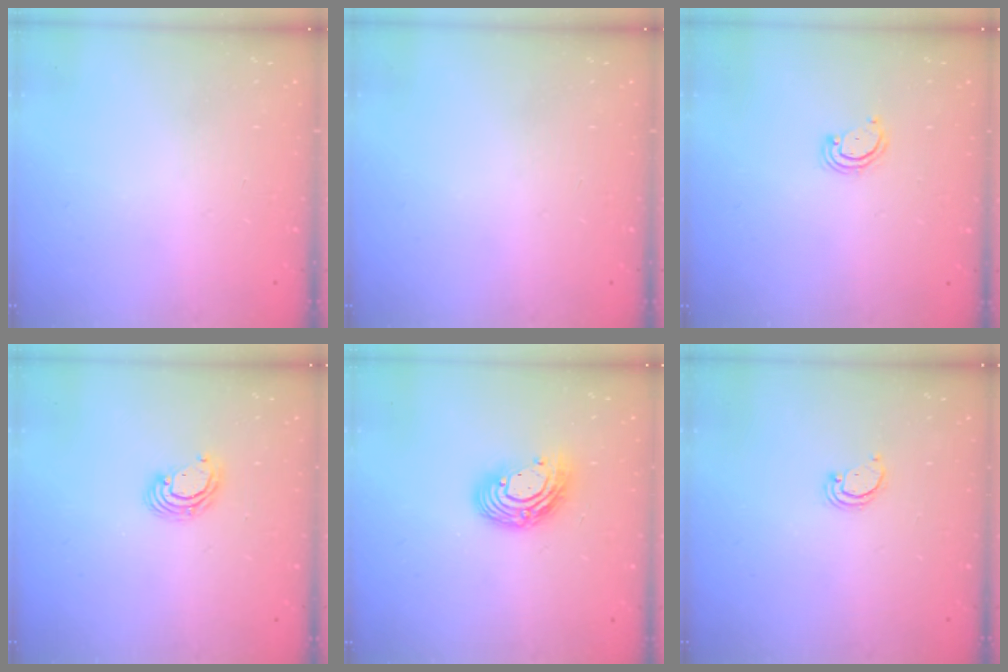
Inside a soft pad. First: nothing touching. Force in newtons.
{"total": 0.0}
{"total": 3.3, "press": 3.2, "slide": 0.4}
{"total": 4.2, "press": 4.2, "slide": 0.2}
{"total": 11.7, "press": 11.7, "slide": 0.9}
{"total": 2.2, "press": 2.2, "slide": 0.2}